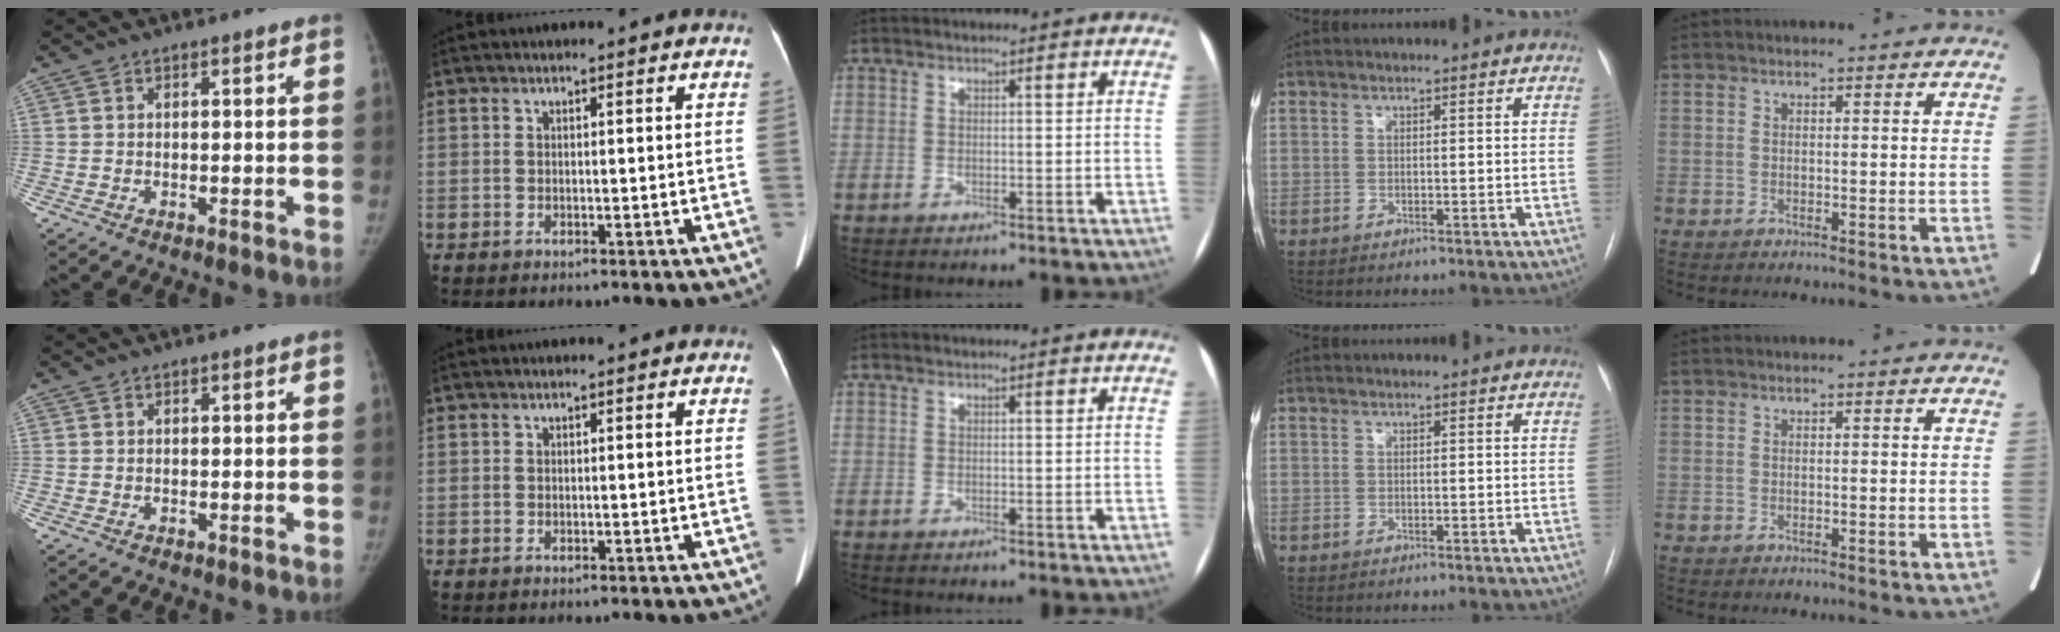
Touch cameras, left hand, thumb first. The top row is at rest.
{}